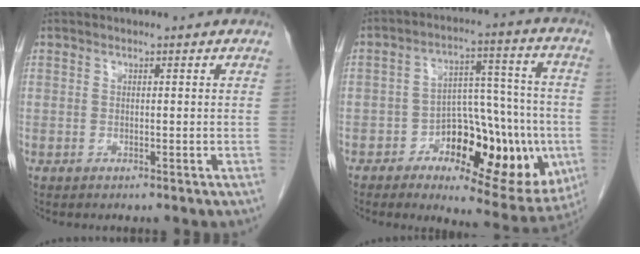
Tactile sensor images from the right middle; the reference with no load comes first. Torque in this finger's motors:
{"motor_torque": [1.07, -1.03, 0.16, 0.07]}